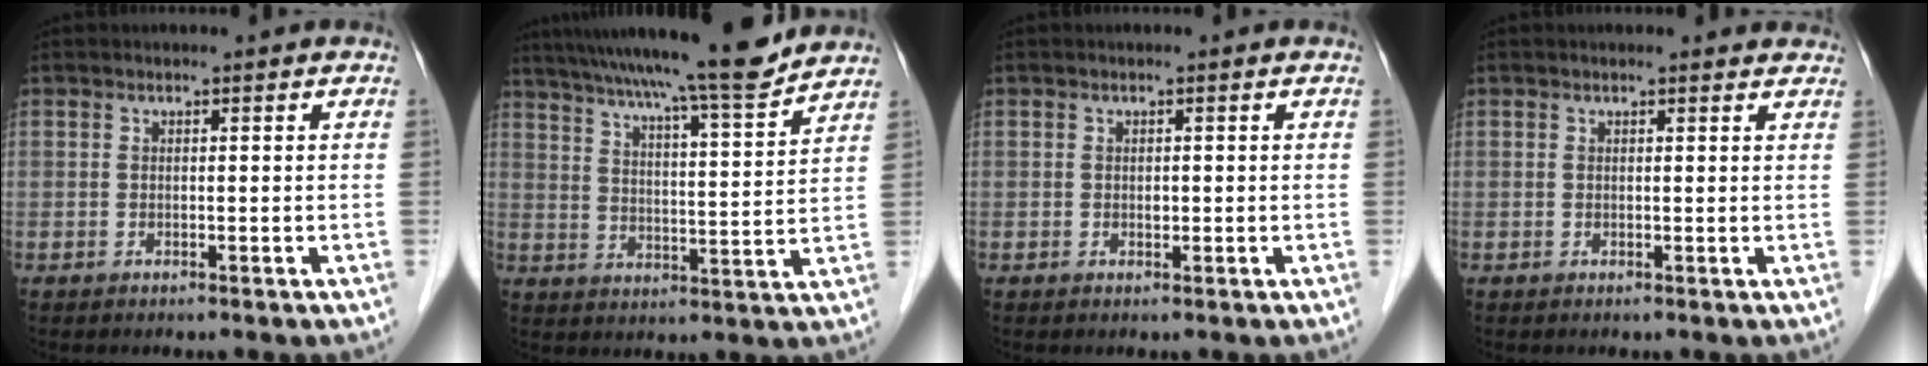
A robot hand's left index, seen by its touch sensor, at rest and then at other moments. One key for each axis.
{"total": 18.0, "fx": 15.7, "fy": -0.3, "fz": 8.9, "tx": -0.145, "ty": -0.004, "tz": 0.229}
{"total": 0.6, "fx": -0.1, "fy": 0.4, "fz": 0.5, "tx": -0.008, "ty": -0.002, "tz": -0.002}
{"total": 3.2, "fx": 3.0, "fy": 0.8, "fz": 0.9, "tx": -0.011, "ty": 0.006, "tz": 0.020}